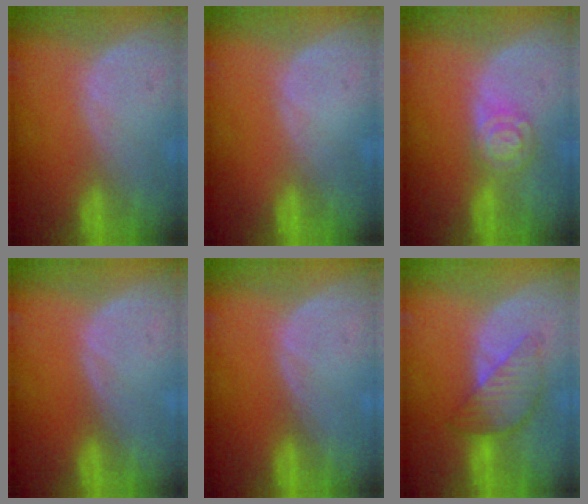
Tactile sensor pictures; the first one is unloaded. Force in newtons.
{"total": 0.0}
{"total": 5.4, "press": 4.8, "slide": 2.5}
{"total": 0.0}
{"total": 0.0}
{"total": 6.2, "press": 6.2, "slide": 0.4}